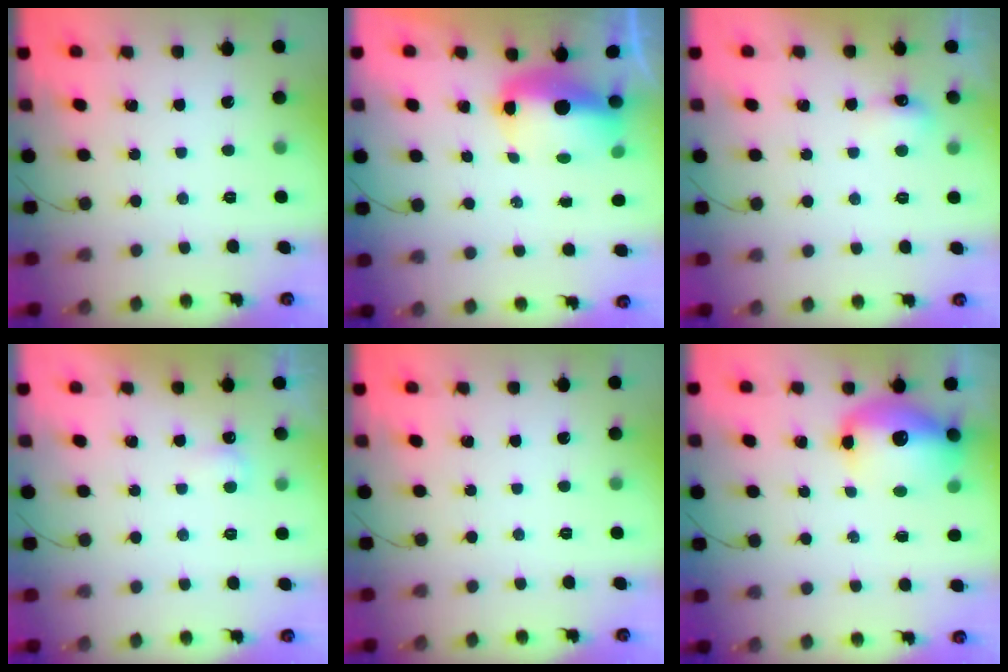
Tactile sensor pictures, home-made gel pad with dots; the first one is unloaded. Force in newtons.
{"total": 8.6, "press": 8.4, "slide": 1.6}
{"total": 5.2, "press": 5.1, "slide": 0.9}
{"total": 2.4, "press": 2.4, "slide": 0.6}
{"total": 0.0}
{"total": 13.6, "press": 13.3, "slide": 3.0}